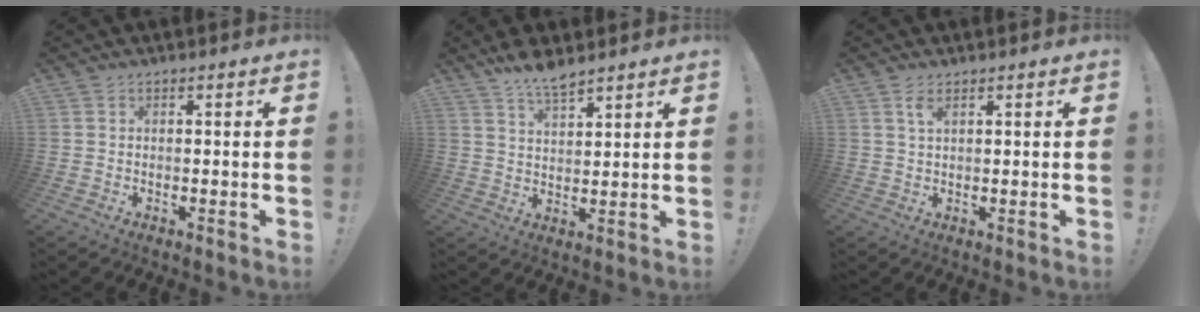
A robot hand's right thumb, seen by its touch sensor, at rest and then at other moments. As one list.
[{"total": 7.0, "force": [6.1, 1.6, 3.2], "torque": [-0.054, -0.038, 0.108]}, {"total": 2.7, "force": [1.4, 0.9, 2.1], "torque": [-0.028, -0.006, 0.023]}]